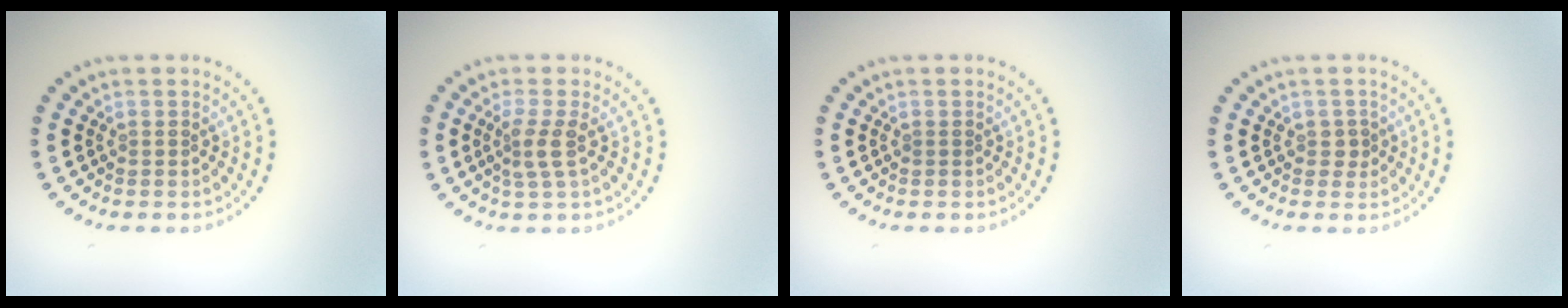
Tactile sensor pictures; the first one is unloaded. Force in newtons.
{"total": 2.2, "press": 1.7, "slide": 1.5}
{"total": 0.0}
{"total": 1.0, "press": 1.0, "slide": 0.4}